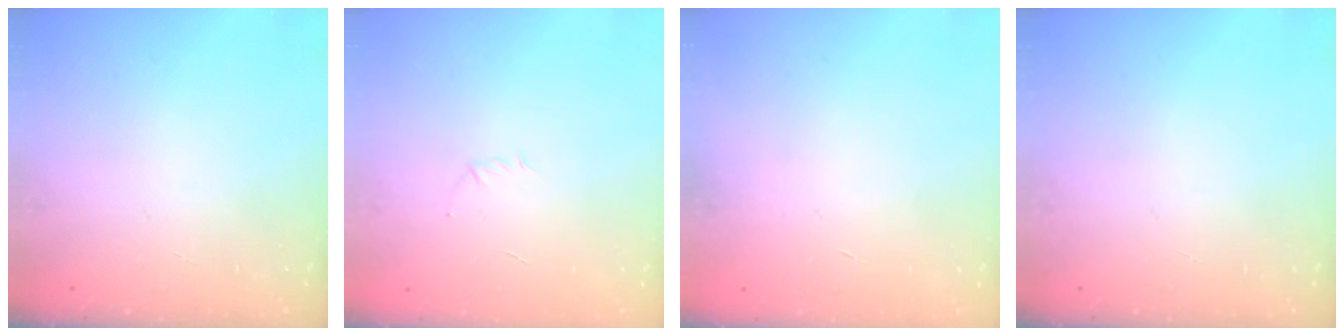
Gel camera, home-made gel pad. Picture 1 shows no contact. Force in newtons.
{"total": 2.9, "press": 2.8, "slide": 0.7}
{"total": 0.6, "press": 0.6, "slide": 0.2}
{"total": 0.0}